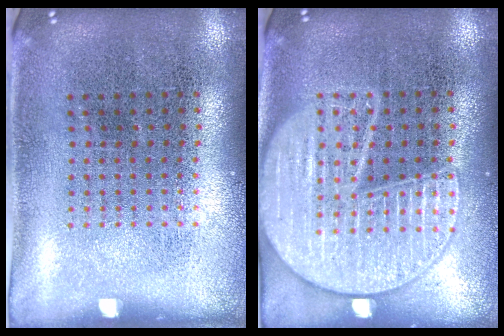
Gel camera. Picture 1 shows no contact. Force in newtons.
{"total": 3.4, "press": 3.4, "slide": 0.3}